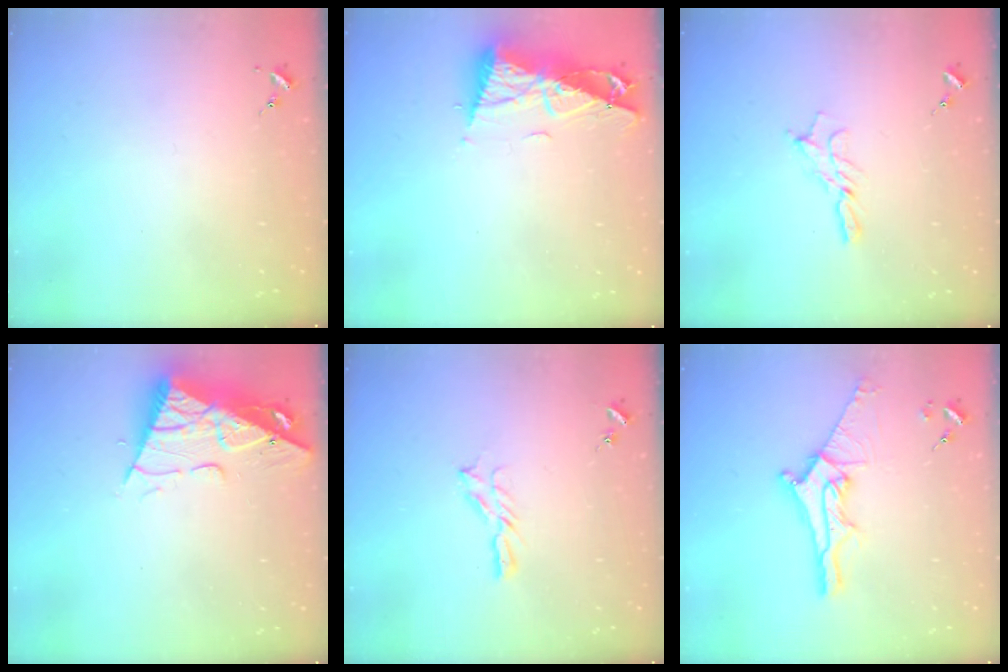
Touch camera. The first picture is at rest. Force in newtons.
{"total": 10.7, "press": 10.6, "slide": 1.4}
{"total": 7.2, "press": 7.2, "slide": 0.4}
{"total": 11.7, "press": 11.6, "slide": 1.4}
{"total": 6.2, "press": 6.2, "slide": 0.1}
{"total": 13.3, "press": 13.3, "slide": 1.1}